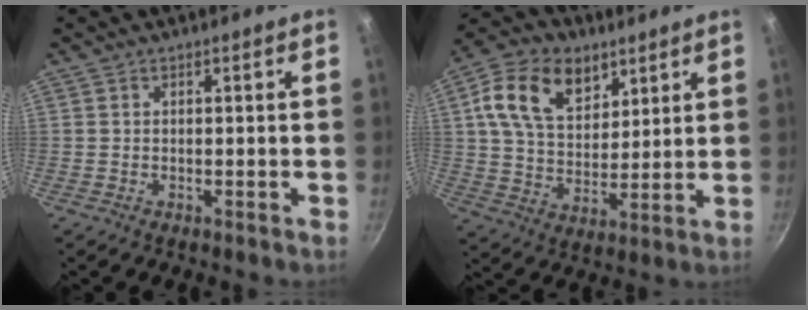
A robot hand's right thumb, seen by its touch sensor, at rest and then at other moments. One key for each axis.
{"total": 15.8, "fx": 7.0, "fy": 10.5, "fz": 9.5, "tx": -0.145, "ty": -0.018, "tz": 0.118}